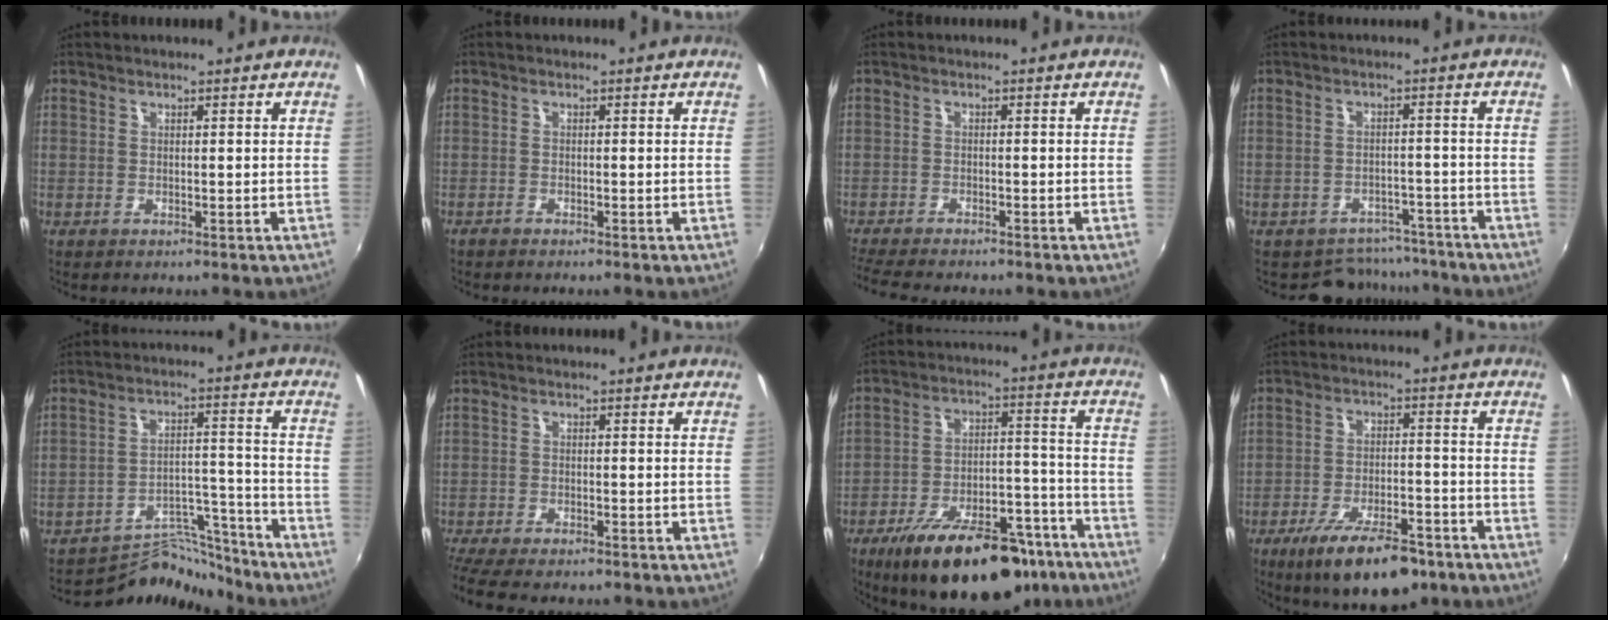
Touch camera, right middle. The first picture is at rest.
{"total": 1.0, "force": [-0.9, 0.2, 0.2], "torque": [-0.008, -0.003, -0.020]}
{"total": 7.7, "force": [-6.9, 1.0, 3.4], "torque": [-0.086, -0.029, -0.116]}
{"total": 9.0, "force": [-7.6, 4.6, 0.9], "torque": [-0.026, 0.015, -0.091]}
{"total": 10.2, "force": [-10.0, 2.1, -0.3], "torque": [0.004, 0.042, -0.160]}
{"total": 9.4, "force": [-8.1, 1.9, 4.4], "torque": [-0.109, -0.040, -0.137]}
{"total": 25.1, "force": [-18.4, 9.8, 14.0], "torque": [-0.228, -0.001, -0.254]}
{"total": 14.8, "force": [-10.2, 5.1, 9.4], "torque": [-0.176, -0.021, -0.155]}